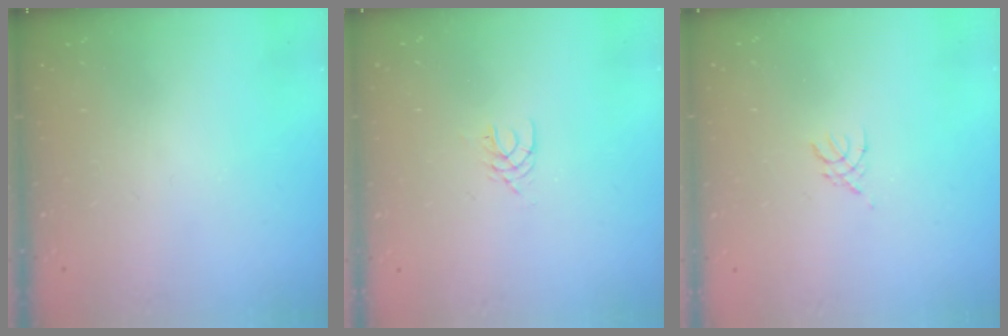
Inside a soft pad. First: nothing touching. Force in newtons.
{"total": 3.4, "press": 3.4, "slide": 0.4}
{"total": 1.8, "press": 1.7, "slide": 0.4}